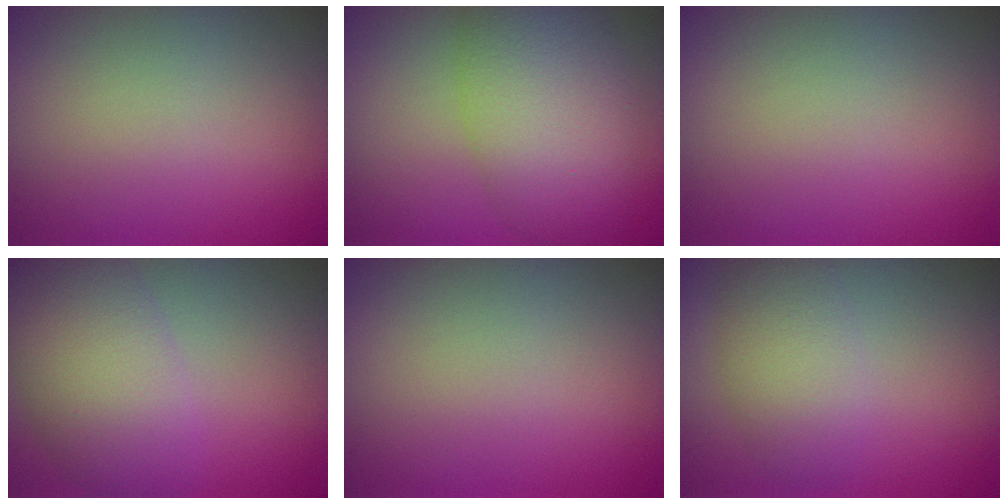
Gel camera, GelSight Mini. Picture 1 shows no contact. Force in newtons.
{"total": 8.5, "press": 8.5, "slide": 0.3}
{"total": 0.0}
{"total": 7.8, "press": 7.8, "slide": 0.1}
{"total": 0.0}
{"total": 4.1, "press": 4.1, "slide": 0.2}